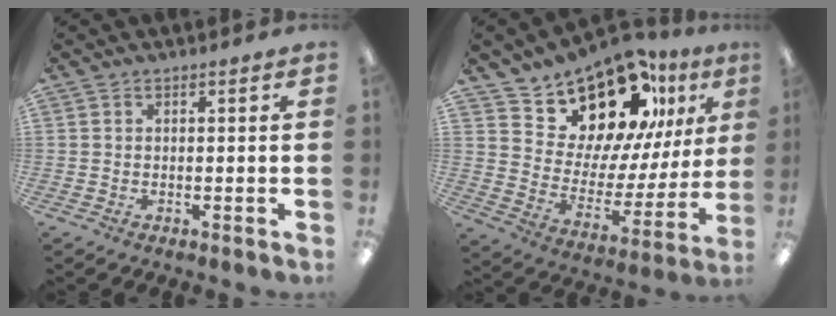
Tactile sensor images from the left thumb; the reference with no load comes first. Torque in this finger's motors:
{"motor_torque": [0.57, 0.73, 1.19, -1.11, 0.04]}